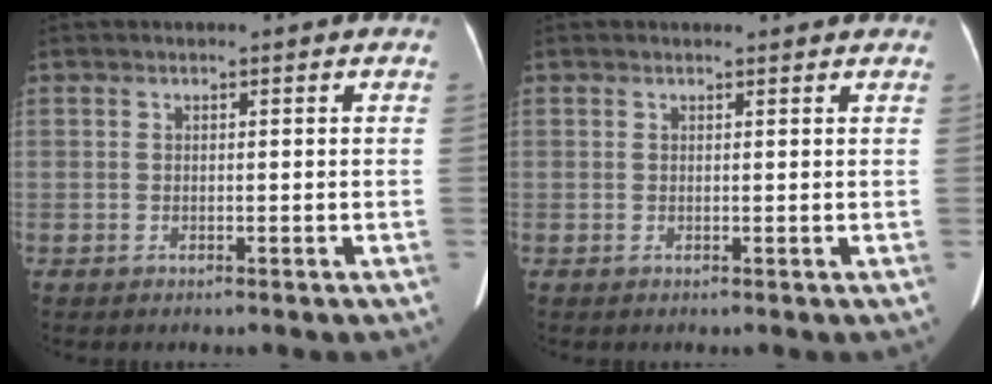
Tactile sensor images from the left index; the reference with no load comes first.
{"total": 2.4, "force": [2.4, 0.4, 0.3], "torque": [-0.012, 0.011, 0.022]}